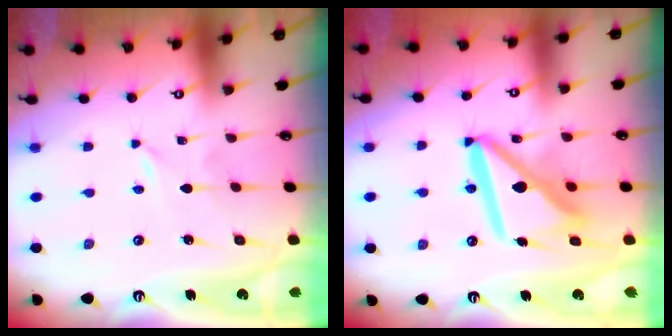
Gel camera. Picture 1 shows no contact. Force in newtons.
{"total": 14.6, "press": 14.5, "slide": 1.8}